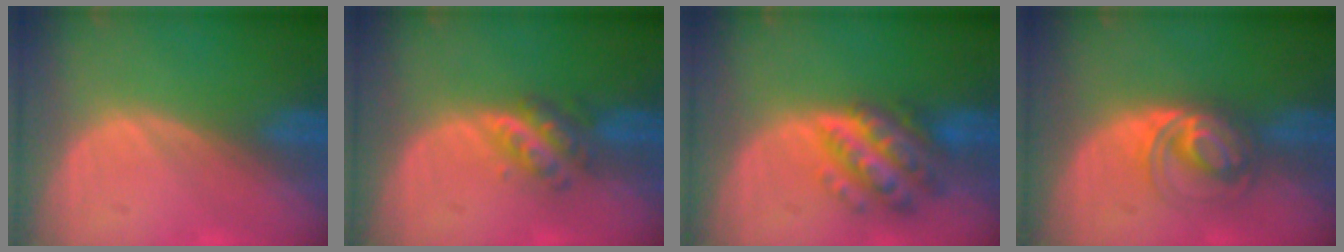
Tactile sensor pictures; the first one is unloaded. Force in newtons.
{"total": 4.7, "press": 4.3, "slide": 2.0}
{"total": 7.7, "press": 7.7, "slide": 0.5}
{"total": 6.0, "press": 5.6, "slide": 2.1}